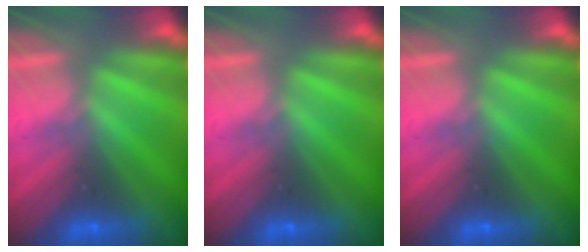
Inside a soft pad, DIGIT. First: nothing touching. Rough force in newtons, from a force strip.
{"total": 0.0}
{"total": 0.0}